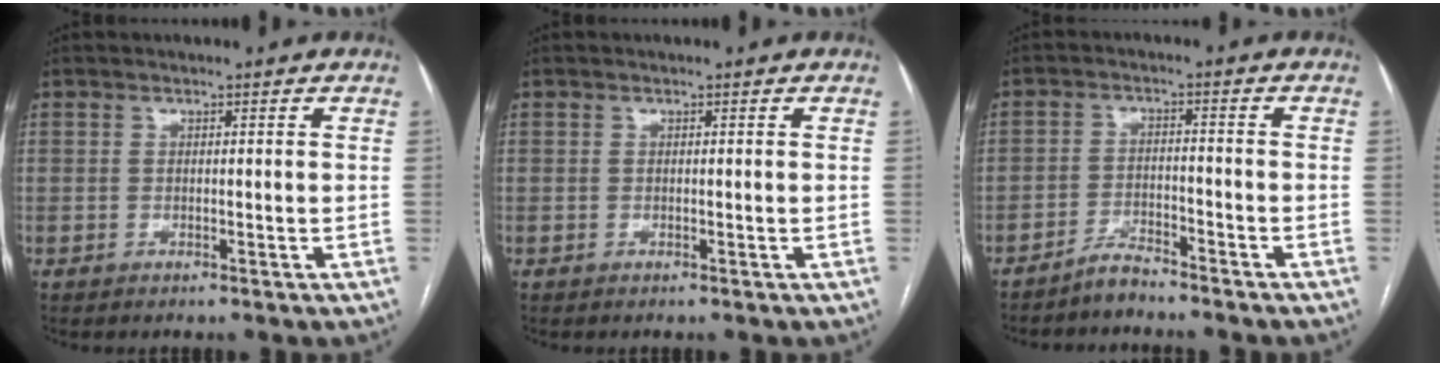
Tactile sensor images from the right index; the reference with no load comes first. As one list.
[{"total": 0.0}, {"total": 3.4, "force": [-3.2, 0.2, 0.8], "torque": [-0.015, -0.008, -0.060]}]